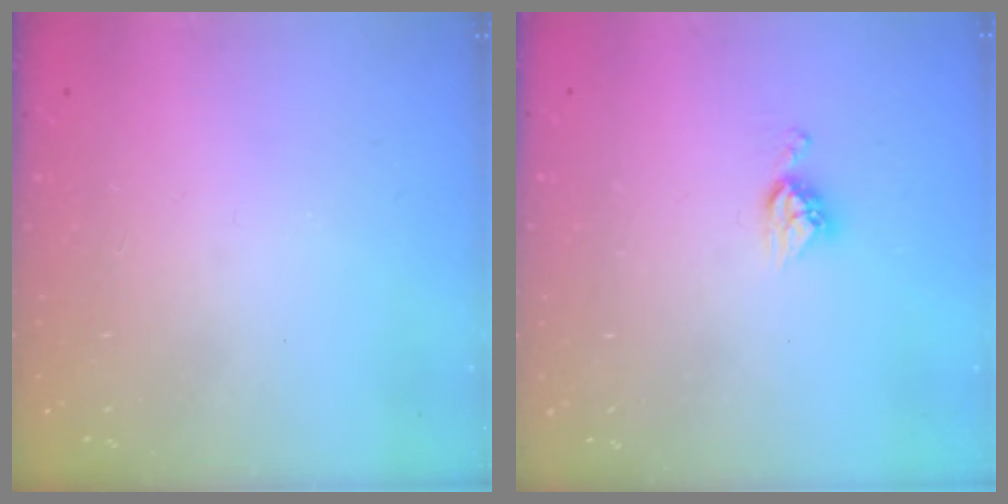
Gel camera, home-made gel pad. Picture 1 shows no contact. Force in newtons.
{"total": 6.5, "press": 6.5, "slide": 0.4}